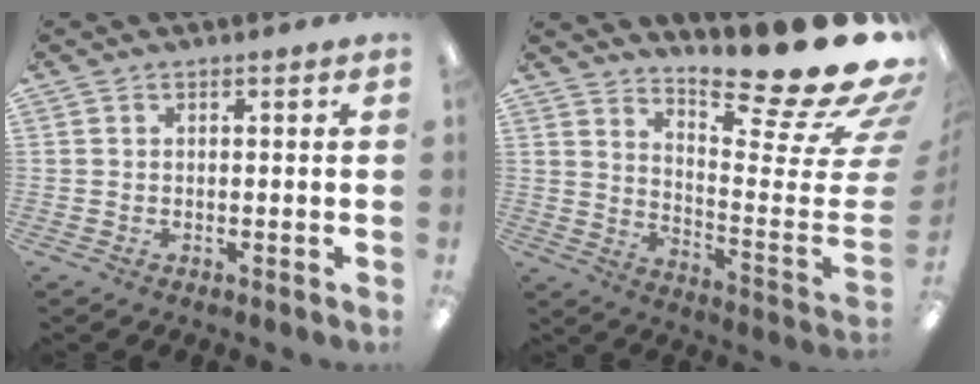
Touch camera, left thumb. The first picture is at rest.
{"total": 21.7, "force": [17.4, 2.6, 12.7], "torque": [-0.154, -0.154, 0.267]}